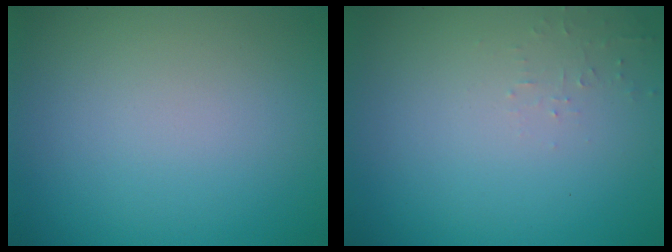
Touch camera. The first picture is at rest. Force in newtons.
{"total": 0.8, "press": 0.7, "slide": 0.1}